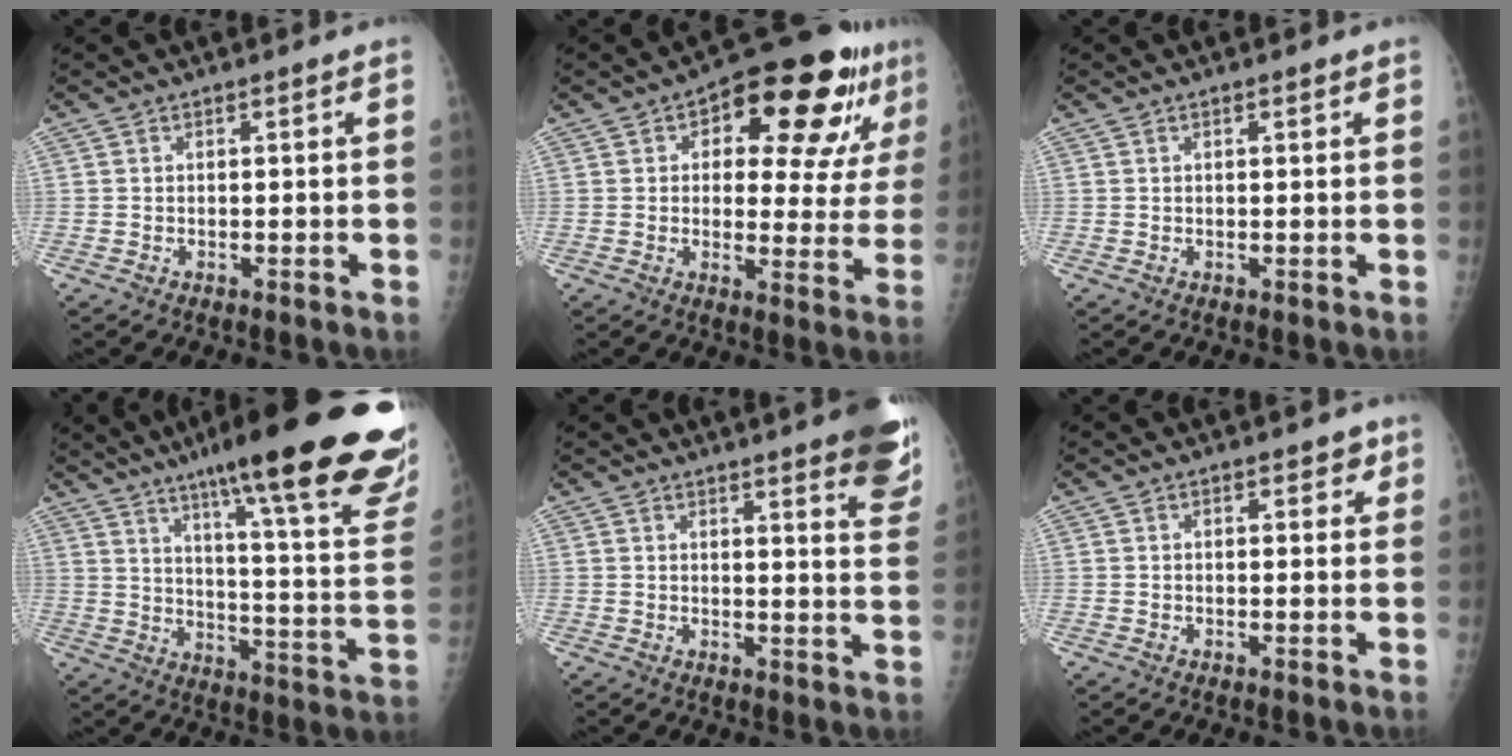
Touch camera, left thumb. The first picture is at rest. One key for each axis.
{"total": 19.3, "fx": 8.3, "fy": 8.6, "fz": 15.1, "tx": -0.163, "ty": -0.002, "tz": 0.113}
{"total": 0.8, "fx": 0.5, "fy": 0.3, "fz": 0.6, "tx": -0.010, "ty": 0.000, "tz": 0.007}
{"total": 32.0, "fx": 21.6, "fy": 4.9, "fz": 23.1, "tx": -0.257, "ty": -0.084, "tz": 0.293}
{"total": 12.5, "fx": 8.6, "fy": 2.4, "fz": 8.9, "tx": -0.078, "ty": -0.041, "tz": 0.088}
{"total": 2.5, "fx": 1.4, "fy": 1.4, "fz": 1.6, "tx": -0.002, "ty": -0.003, "tz": 0.015}